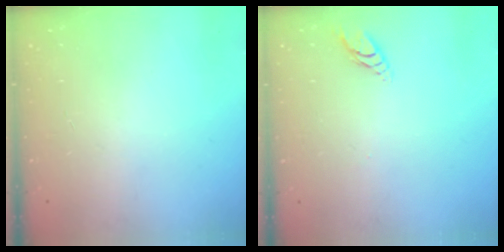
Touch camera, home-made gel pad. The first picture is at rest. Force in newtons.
{"total": 4.0, "press": 4.0, "slide": 0.4}